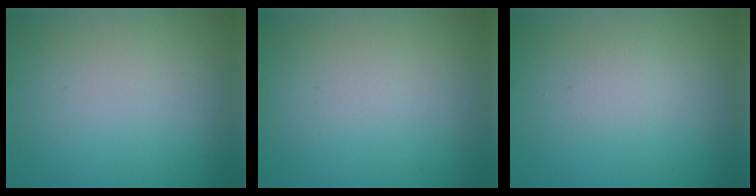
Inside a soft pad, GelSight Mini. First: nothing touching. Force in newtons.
{"total": 0.0}
{"total": 0.9, "press": 0.9, "slide": 0.1}